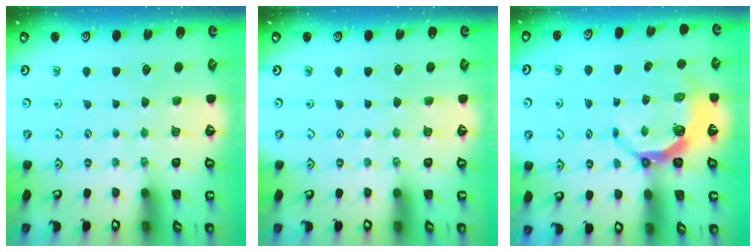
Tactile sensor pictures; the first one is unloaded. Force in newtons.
{"total": 0.0}
{"total": 4.9, "press": 3.8, "slide": 3.1}